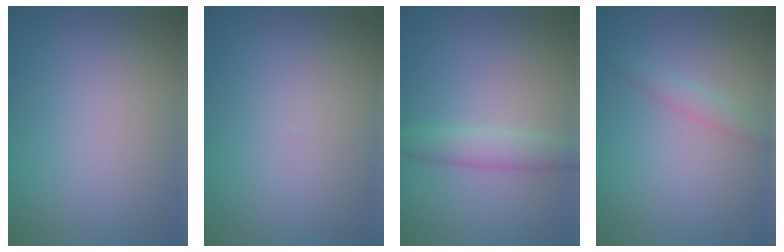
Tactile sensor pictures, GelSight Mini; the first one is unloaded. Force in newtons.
{"total": 0.0}
{"total": 2.4, "press": 2.4, "slide": 0.1}
{"total": 1.4, "press": 1.4, "slide": 0.0}